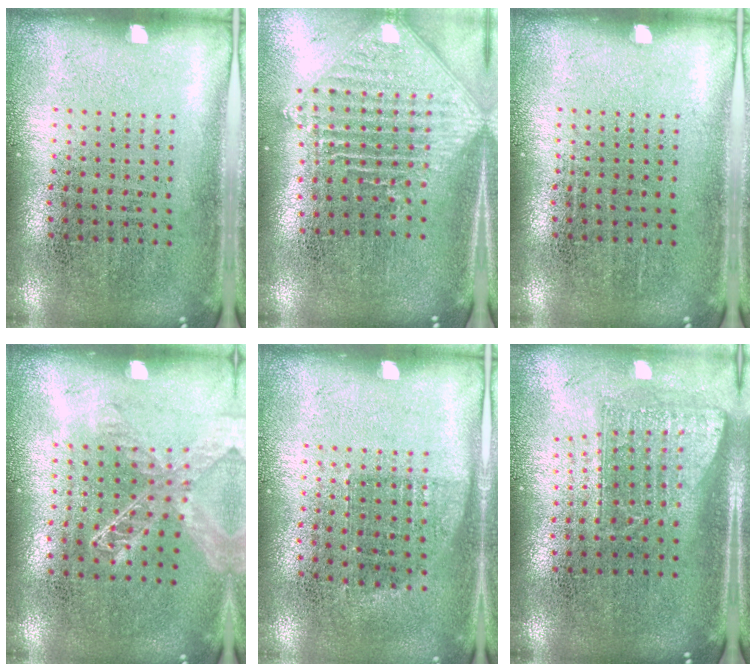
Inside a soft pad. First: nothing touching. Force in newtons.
{"total": 2.4, "press": 1.9, "slide": 1.5}
{"total": 0.0}
{"total": 1.3, "press": 1.3, "slide": 0.2}
{"total": 0.7, "press": 0.7, "slide": 0.3}
{"total": 1.7, "press": 1.3, "slide": 1.1}